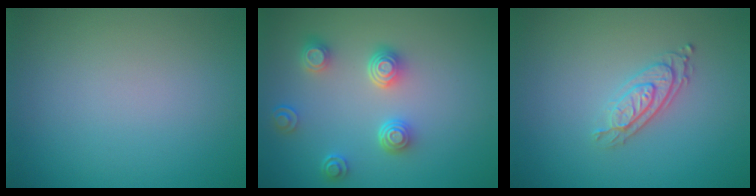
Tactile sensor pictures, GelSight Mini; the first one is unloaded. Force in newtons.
{"total": 4.0, "press": 3.2, "slide": 2.5}
{"total": 2.8, "press": 2.2, "slide": 1.7}